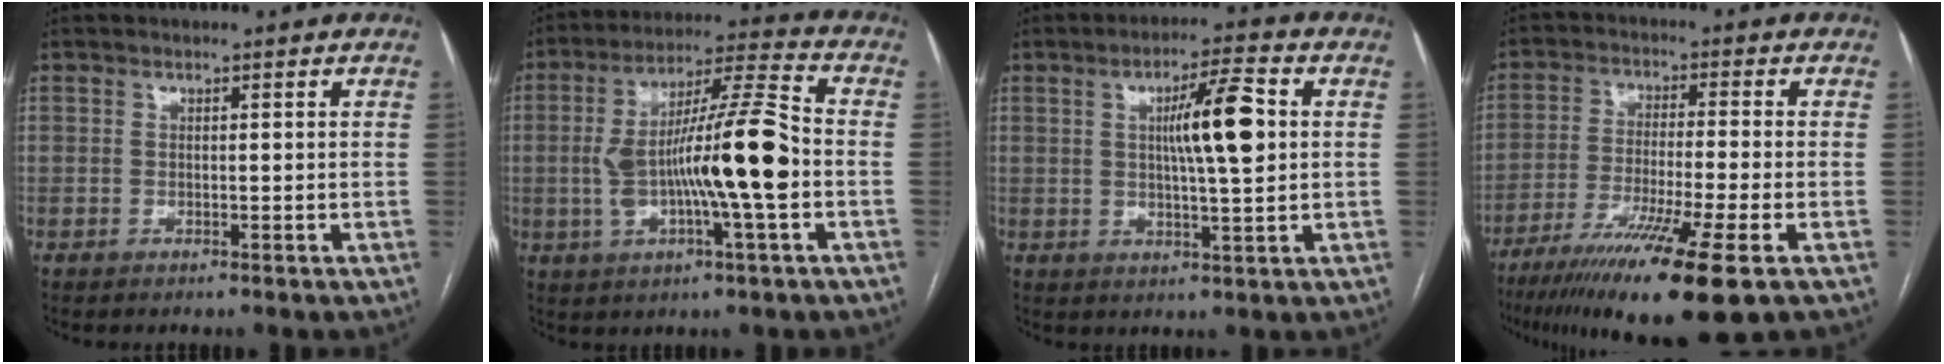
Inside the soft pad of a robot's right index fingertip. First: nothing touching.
{"total": 15.4, "force": [-1.9, 1.1, 15.2], "torque": [-0.273, 0.016, -0.032]}
{"total": 8.9, "force": [1.5, 0.7, 8.8], "torque": [-0.144, 0.007, 0.025]}
{"total": 16.2, "force": [-10.0, -0.4, 12.6], "torque": [-0.206, -0.045, -0.169]}